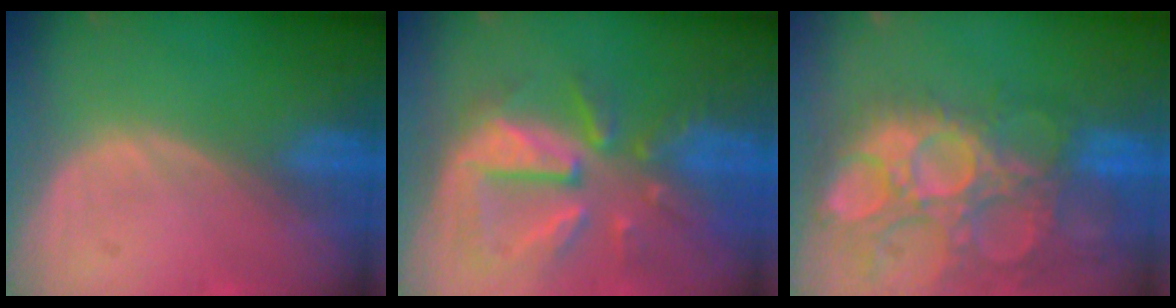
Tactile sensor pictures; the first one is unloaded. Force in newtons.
{"total": 10.6, "press": 9.4, "slide": 4.9}
{"total": 15.1, "press": 12.6, "slide": 8.3}